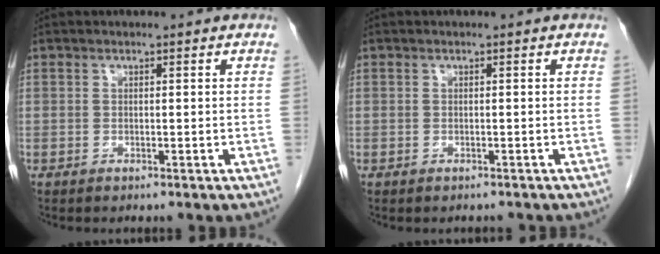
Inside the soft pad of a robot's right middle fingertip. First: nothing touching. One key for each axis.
{"total": 0.6, "fx": -0.5, "fy": 0.2, "fz": 0.1, "tx": -0.010, "ty": -0.003, "tz": -0.009}